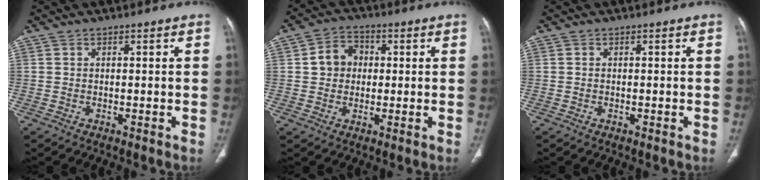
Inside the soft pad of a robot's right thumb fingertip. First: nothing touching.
{"total": 6.5, "force": [0.8, 5.6, 3.2], "torque": [-0.031, 0.011, 0.007]}
{"total": 0.0}